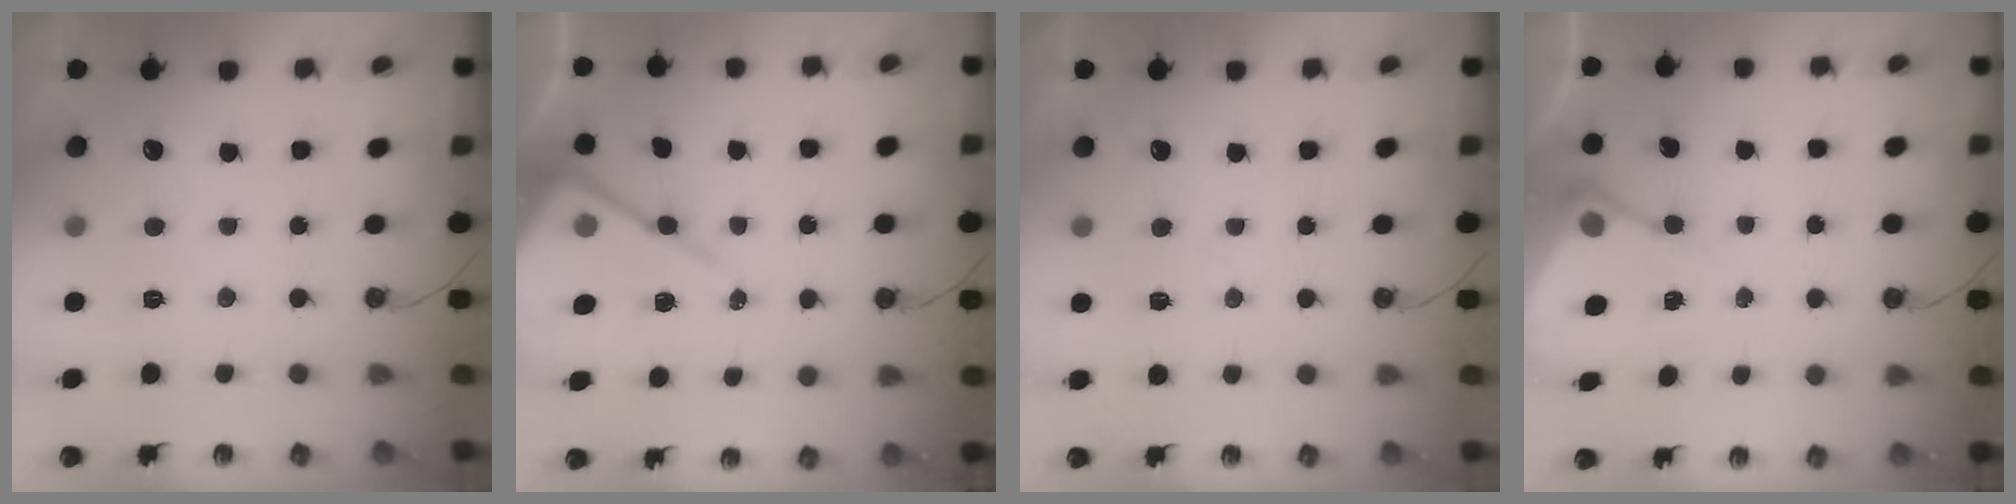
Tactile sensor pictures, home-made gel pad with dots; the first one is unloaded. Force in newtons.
{"total": 11.9, "press": 11.9, "slide": 1.1}
{"total": 3.8, "press": 3.8, "slide": 0.5}
{"total": 6.1, "press": 6.1, "slide": 0.3}